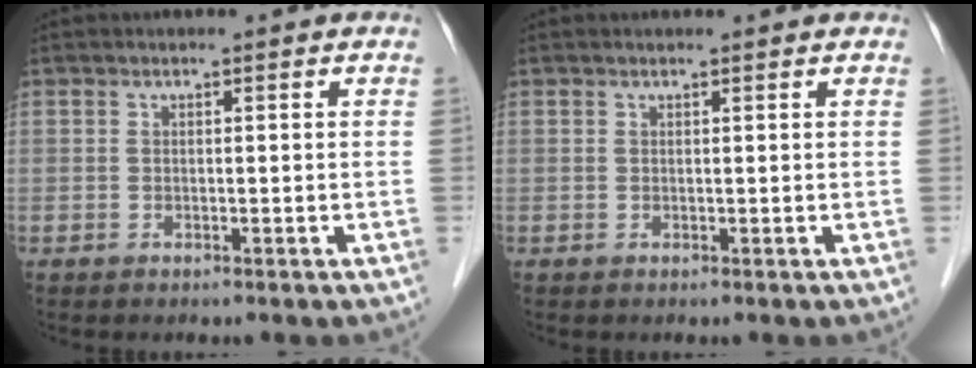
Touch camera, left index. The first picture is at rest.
{"total": 1.3, "force": [1.2, 0.1, 0.4], "torque": [-0.011, 0.013, 0.014]}